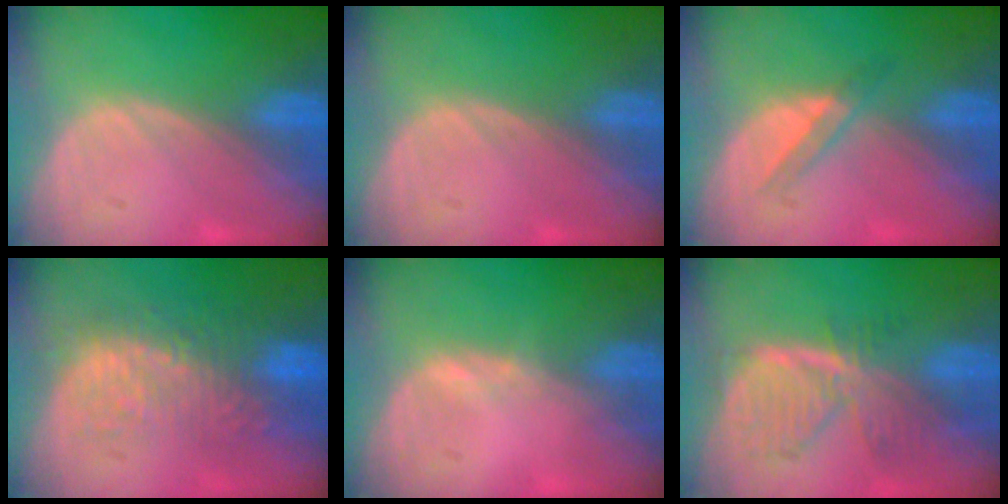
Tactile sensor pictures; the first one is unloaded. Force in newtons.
{"total": 0.0}
{"total": 2.6, "press": 2.4, "slide": 1.0}
{"total": 10.3, "press": 9.1, "slide": 4.9}
{"total": 0.6, "press": 0.5, "slide": 0.4}
{"total": 7.9, "press": 6.9, "slide": 4.0}